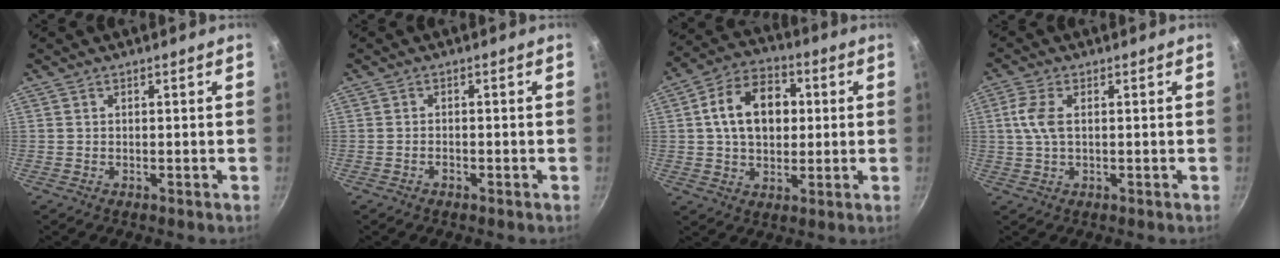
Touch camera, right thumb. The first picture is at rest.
{"total": 1.0, "force": [-0.7, 0.5, 0.5], "torque": [-0.013, 0.009, -0.013]}
{"total": 13.9, "force": [2.0, 9.8, 9.6], "torque": [-0.127, 0.019, 0.023]}
{"total": 5.0, "force": [0.6, 2.4, 4.3], "torque": [-0.100, 0.009, 0.009]}